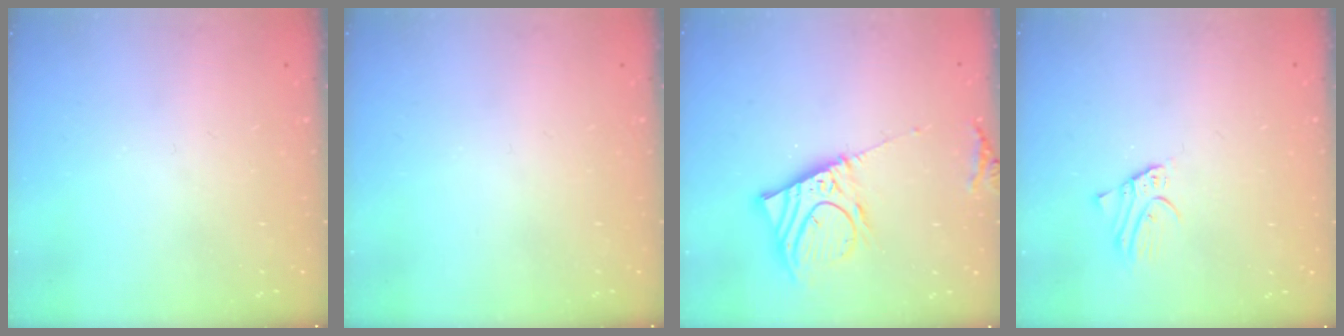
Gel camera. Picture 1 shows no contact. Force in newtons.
{"total": 0.0}
{"total": 10.9, "press": 10.7, "slide": 1.8}
{"total": 2.7, "press": 2.7, "slide": 0.3}